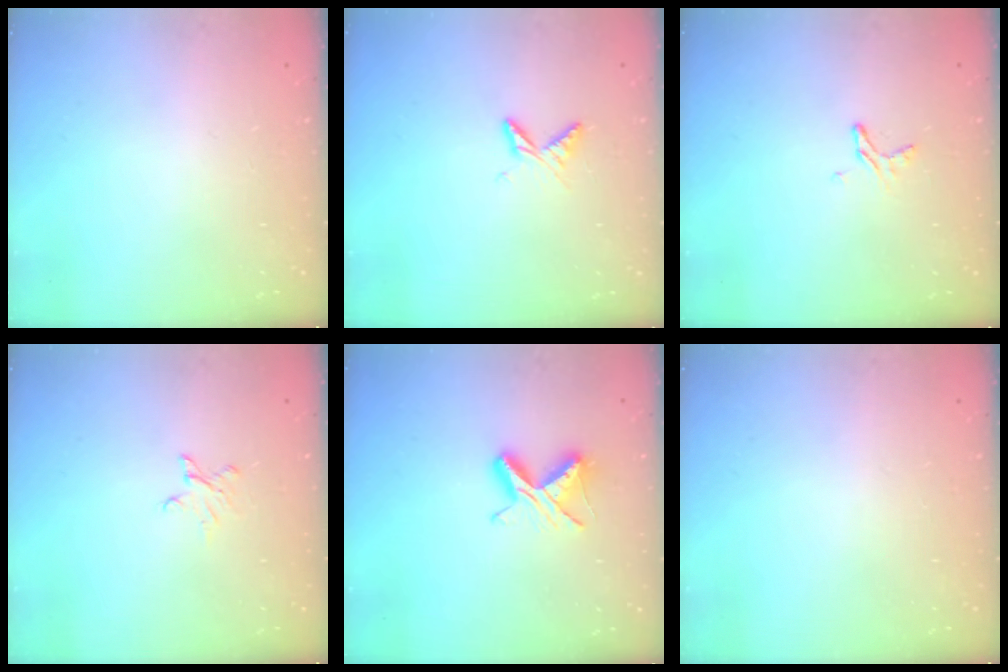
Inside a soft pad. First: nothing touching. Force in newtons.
{"total": 5.8, "press": 5.8, "slide": 0.6}
{"total": 4.8, "press": 4.8, "slide": 0.4}
{"total": 3.4, "press": 3.4, "slide": 0.4}
{"total": 7.5, "press": 7.4, "slide": 0.8}
{"total": 0.0}